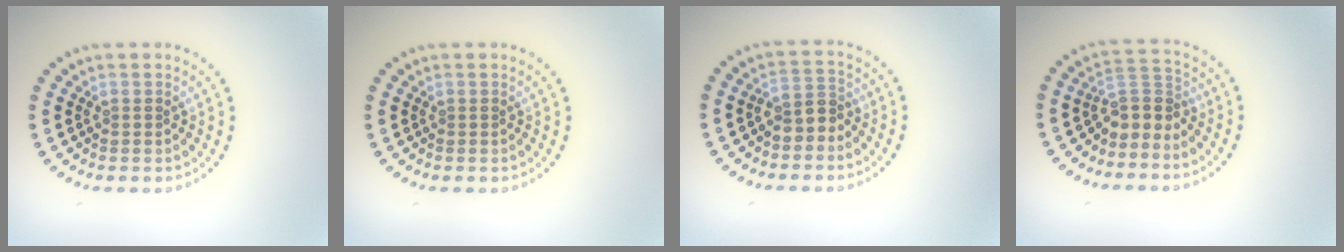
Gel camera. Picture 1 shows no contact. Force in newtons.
{"total": 0.0}
{"total": 2.1, "press": 1.8, "slide": 1.0}
{"total": 2.9, "press": 2.1, "slide": 2.0}